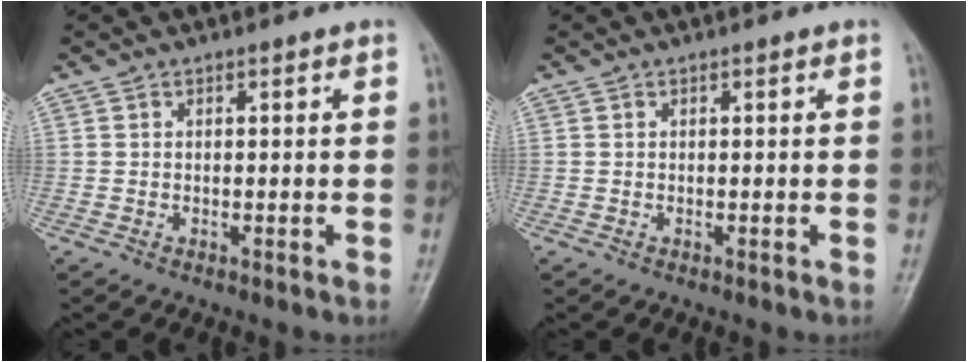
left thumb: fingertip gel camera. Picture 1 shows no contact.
{"total": 0.0}